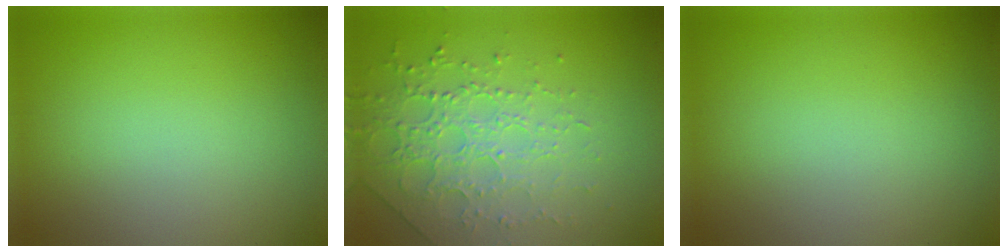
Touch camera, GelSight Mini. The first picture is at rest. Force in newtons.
{"total": 3.7, "press": 3.5, "slide": 1.1}
{"total": 0.0}